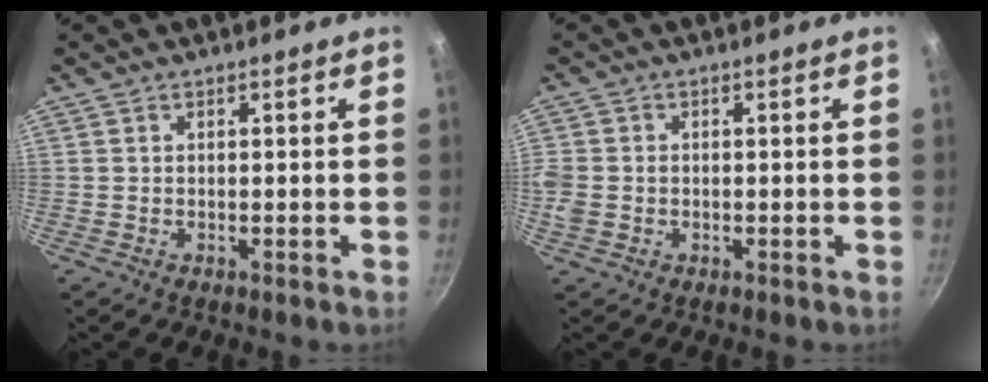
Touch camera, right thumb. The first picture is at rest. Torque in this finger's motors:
{"motor_torque": [0.74, 0.68, 0.46, 0.26, 0.00]}